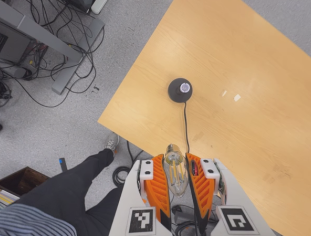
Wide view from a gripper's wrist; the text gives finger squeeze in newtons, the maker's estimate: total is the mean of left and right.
{"total": 21.9, "left": 24.7, "right": 19.0}